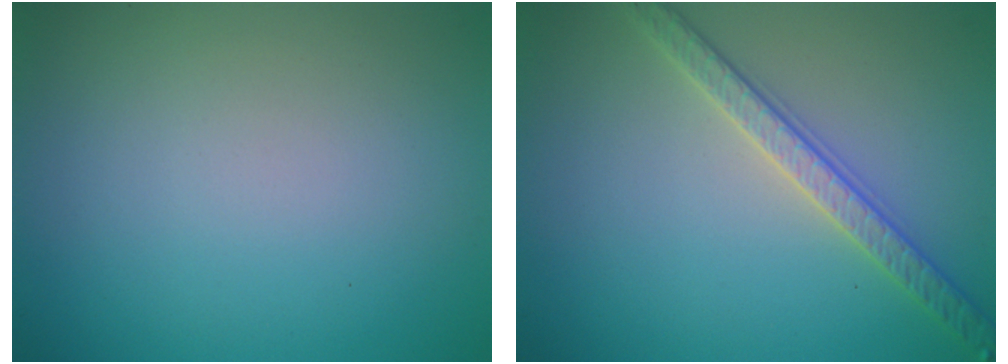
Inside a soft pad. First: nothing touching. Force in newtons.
{"total": 3.1, "press": 2.9, "slide": 1.1}